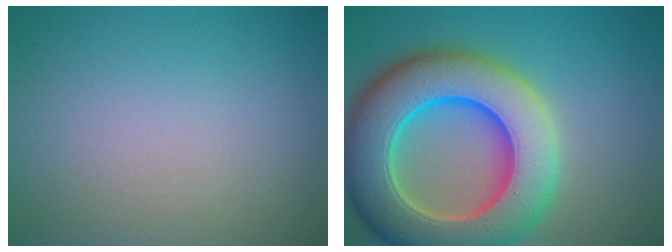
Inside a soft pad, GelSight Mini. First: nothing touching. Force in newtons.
{"total": 13.2, "press": 13.2, "slide": 0.6}